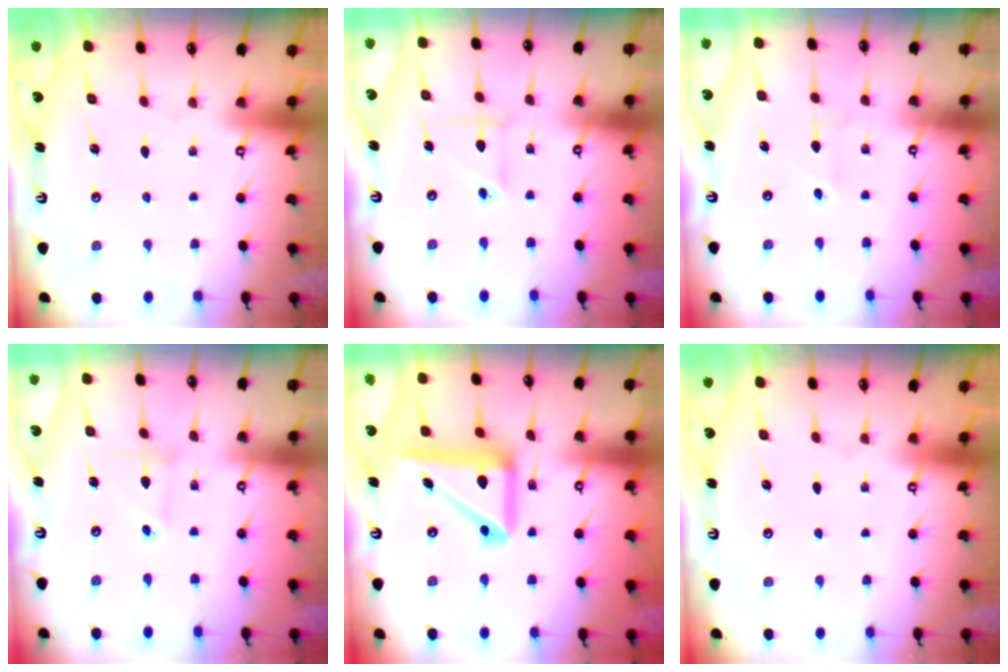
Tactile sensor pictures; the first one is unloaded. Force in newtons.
{"total": 3.5, "press": 3.4, "slide": 0.4}
{"total": 1.9, "press": 1.9, "slide": 0.2}
{"total": 2.2, "press": 2.2, "slide": 0.2}
{"total": 15.4, "press": 15.3, "slide": 2.1}
{"total": 0.0}